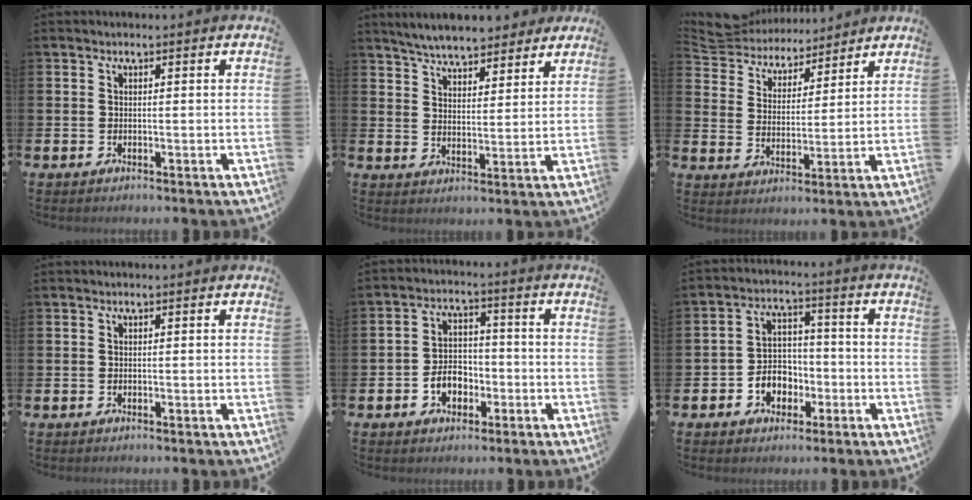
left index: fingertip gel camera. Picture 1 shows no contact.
{"total": 6.4, "force": [6.1, 1.2, 1.3], "torque": [-0.044, -0.026, 0.111]}
{"total": 5.7, "force": [5.5, 1.8, -0.1], "torque": [-0.036, -0.040, 0.096]}
{"total": 0.0}
{"total": 4.5, "force": [-1.8, 3.4, 2.4], "torque": [-0.032, 0.001, -0.042]}
{"total": 4.5, "force": [-1.7, 4.0, 1.3], "torque": [-0.034, 0.007, -0.038]}